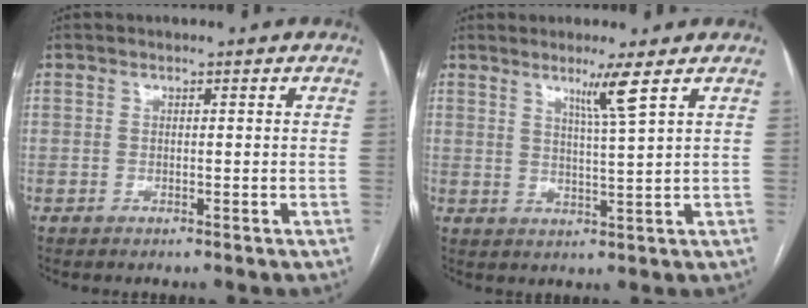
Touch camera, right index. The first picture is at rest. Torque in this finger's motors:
{"motor_torque": [0.37, 0.30, 0.09, 0.05]}